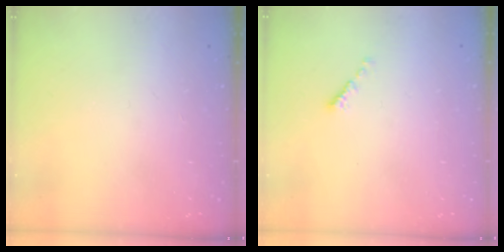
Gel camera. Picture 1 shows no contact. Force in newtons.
{"total": 0.0}